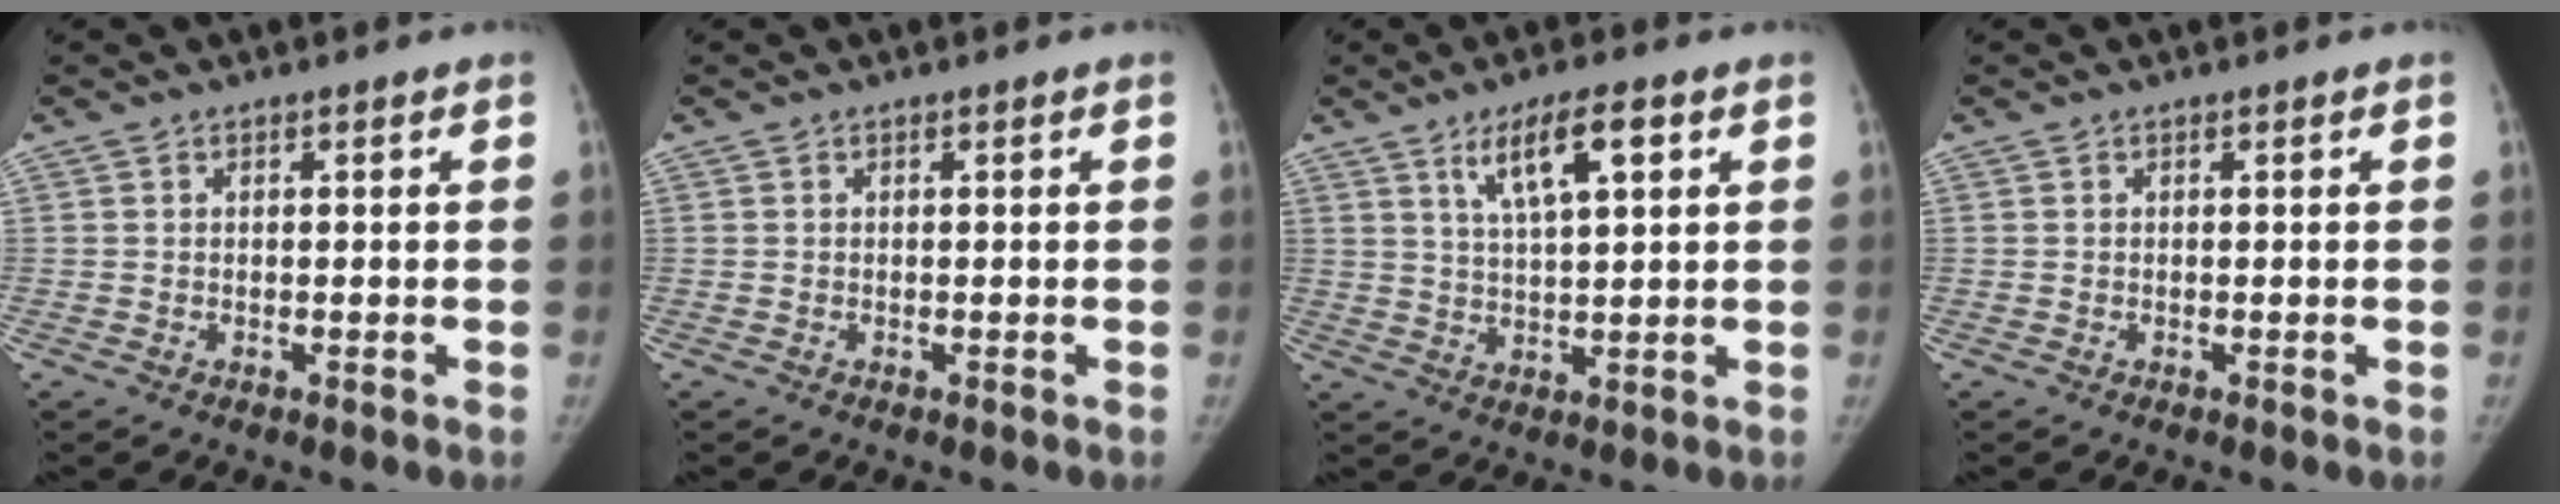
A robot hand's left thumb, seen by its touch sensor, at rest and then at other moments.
{"total": 0.0}
{"total": 8.1, "force": [3.8, 2.2, 6.8], "torque": [-0.112, -0.009, 0.069]}
{"total": 0.0}